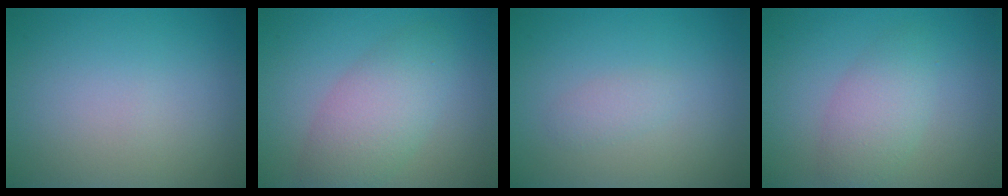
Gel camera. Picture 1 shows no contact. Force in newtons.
{"total": 4.6, "press": 4.6, "slide": 0.1}
{"total": 1.2, "press": 1.2, "slide": 0.0}
{"total": 3.3, "press": 3.3, "slide": 0.1}